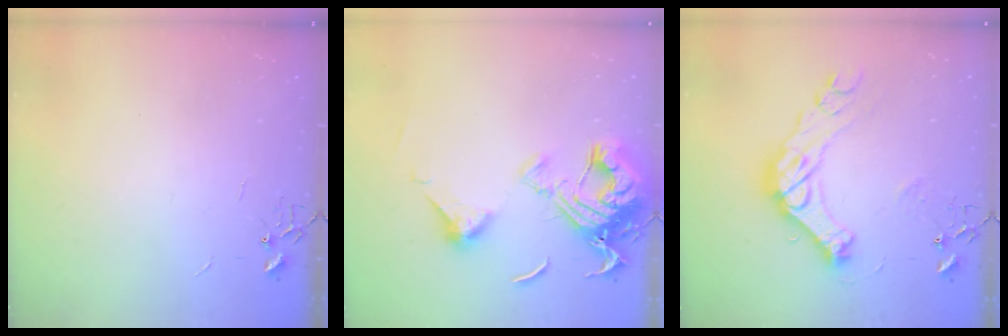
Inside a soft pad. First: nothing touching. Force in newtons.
{"total": 16.0, "press": 16.0, "slide": 1.0}
{"total": 17.7, "press": 17.6, "slide": 1.6}